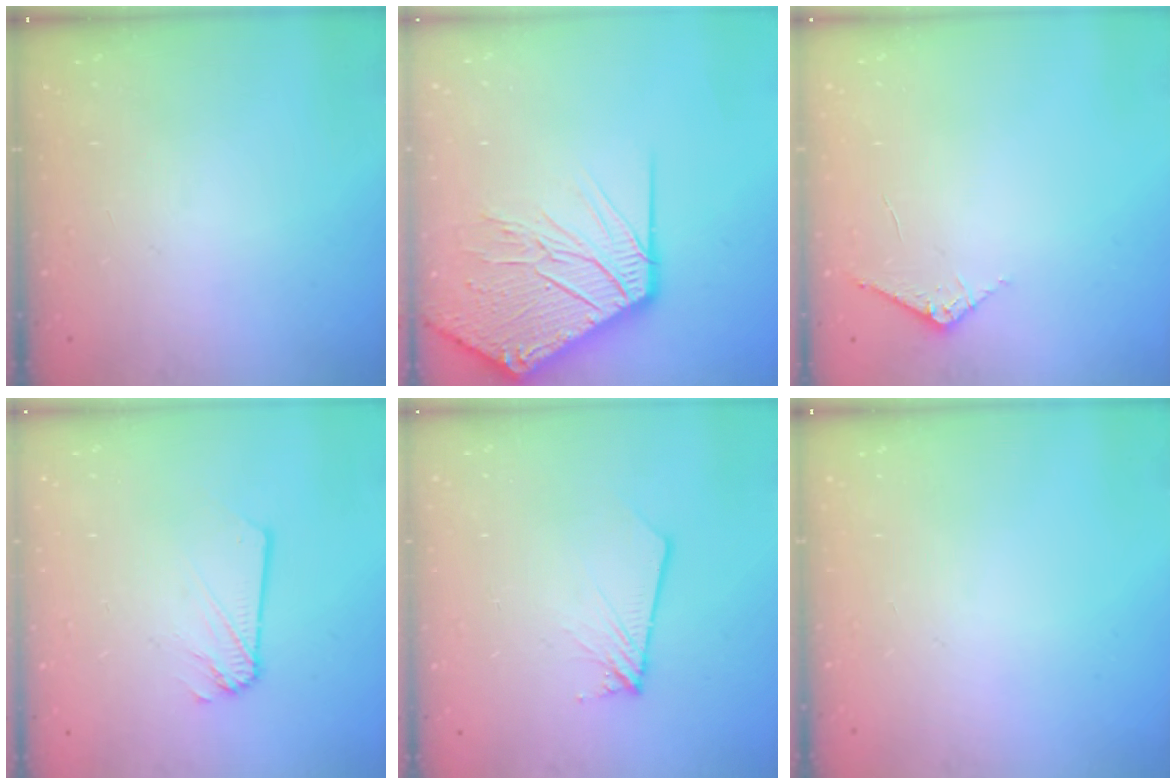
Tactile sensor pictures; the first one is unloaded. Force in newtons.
{"total": 18.3, "press": 18.2, "slide": 2.4}
{"total": 6.1, "press": 6.1, "slide": 0.5}
{"total": 1.2, "press": 1.2, "slide": 0.1}
{"total": 2.8, "press": 2.8, "slide": 0.3}
{"total": 0.0}